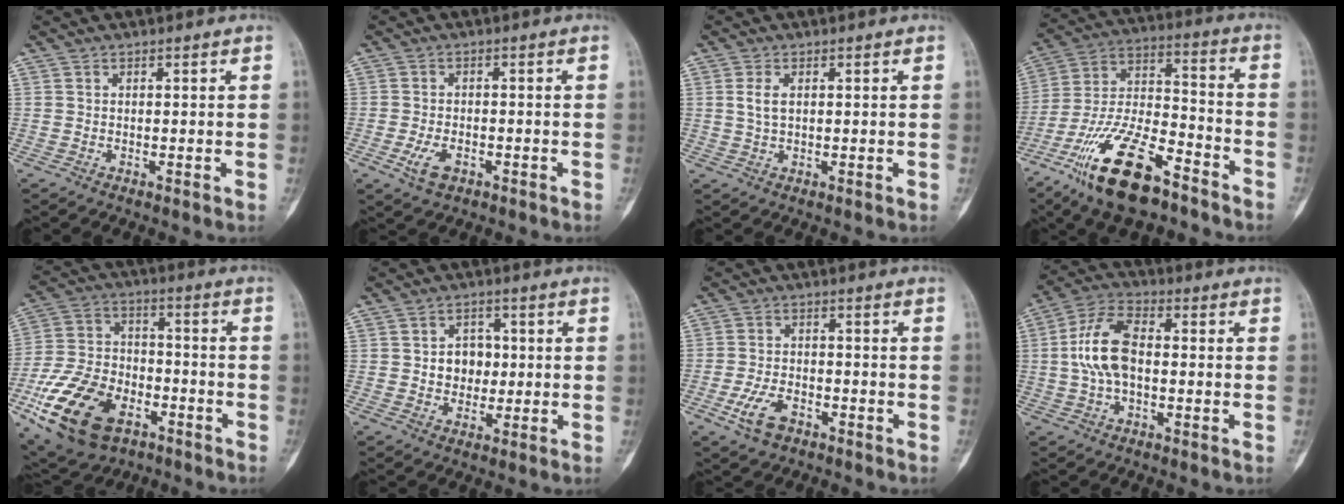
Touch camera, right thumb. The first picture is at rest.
{"total": 4.3, "force": [-2.0, 2.4, 2.9], "torque": [-0.056, 0.005, -0.034]}
{"total": 2.8, "force": [0.6, 1.5, 2.3], "torque": [-0.045, 0.001, 0.013]}
{"total": 20.1, "force": [-12.9, 7.3, 13.6], "torque": [-0.267, 0.068, -0.234]}
{"total": 21.4, "force": [-10.0, 13.0, 13.7], "torque": [-0.258, 0.050, -0.169]}
{"total": 5.7, "force": [0.2, 4.7, 3.2], "torque": [-0.012, 0.005, 0.003]}
{"total": 6.4, "force": [-3.5, 3.6, 4.0], "torque": [-0.078, 0.016, -0.062]}
{"total": 10.8, "force": [-0.1, 5.9, 9.0], "torque": [-0.186, 0.028, -0.007]}